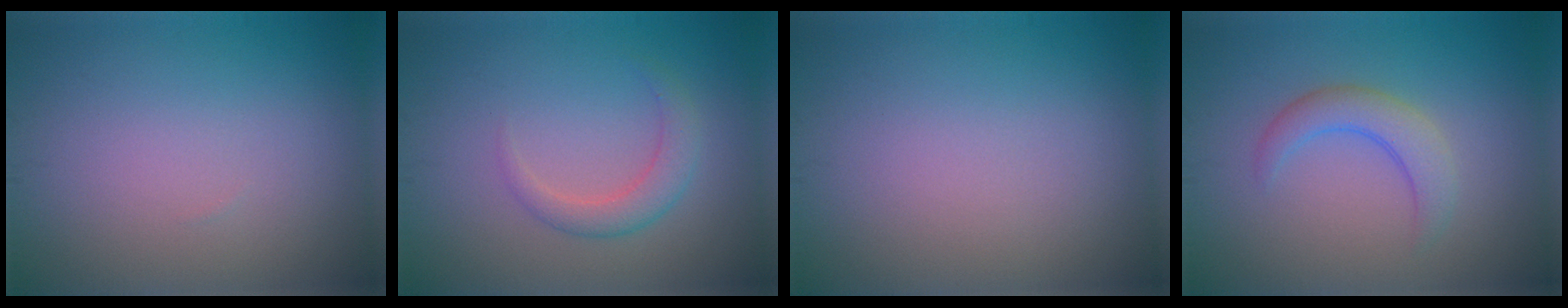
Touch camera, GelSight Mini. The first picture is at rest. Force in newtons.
{"total": 2.2, "press": 2.2, "slide": 0.2}
{"total": 0.0}
{"total": 2.8, "press": 2.8, "slide": 0.2}